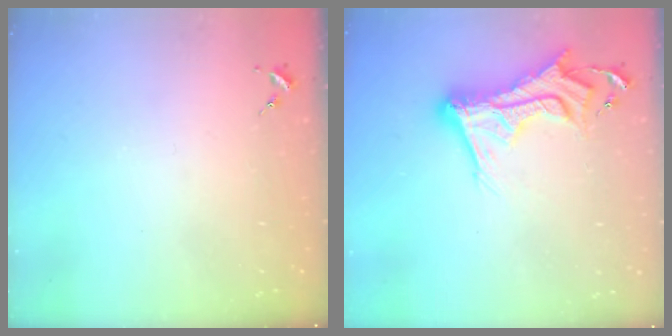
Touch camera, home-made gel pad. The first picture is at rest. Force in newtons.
{"total": 15.4, "press": 15.3, "slide": 1.3}